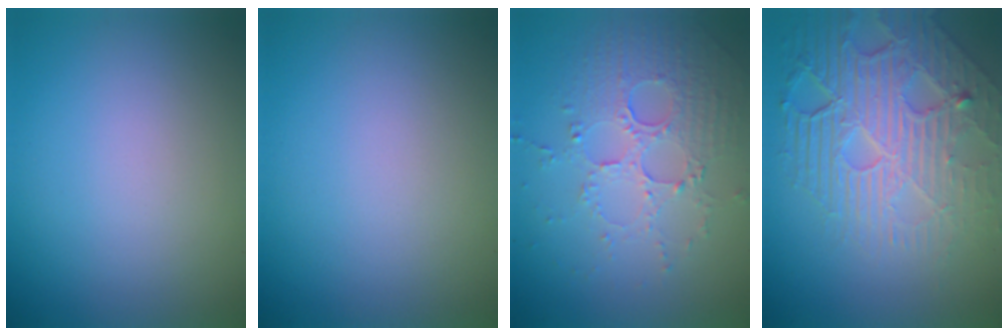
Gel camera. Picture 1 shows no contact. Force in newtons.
{"total": 0.0}
{"total": 5.3, "press": 3.7, "slide": 3.9}
{"total": 8.6, "press": 5.8, "slide": 6.4}